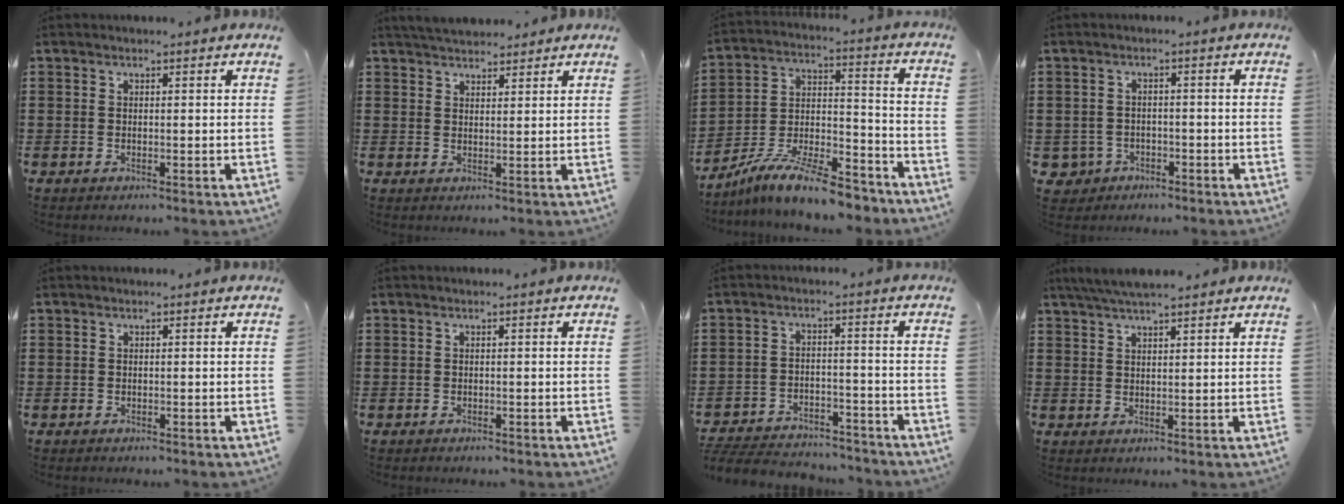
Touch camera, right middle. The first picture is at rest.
{"total": 3.6, "force": [3.4, 0.8, 0.4], "torque": [-0.019, -0.003, 0.067]}
{"total": 10.9, "force": [-9.6, 1.5, 5.0], "torque": [-0.094, 0.018, -0.188]}
{"total": 2.6, "force": [-1.9, 1.8, 0.3], "torque": [-0.021, -0.003, -0.044]}
{"total": 0.7, "force": [-0.5, 0.4, -0.2], "torque": [0.003, 0.003, -0.013]}
{"total": 0.6, "force": [-0.6, 0.2, 0.0], "torque": [-0.001, -0.002, -0.011]}
{"total": 5.6, "force": [-5.5, 1.0, 0.6], "torque": [-0.020, 0.005, -0.114]}
{"total": 4.0, "force": [3.5, 0.5, 1.9], "torque": [-0.048, 0.000, 0.066]}